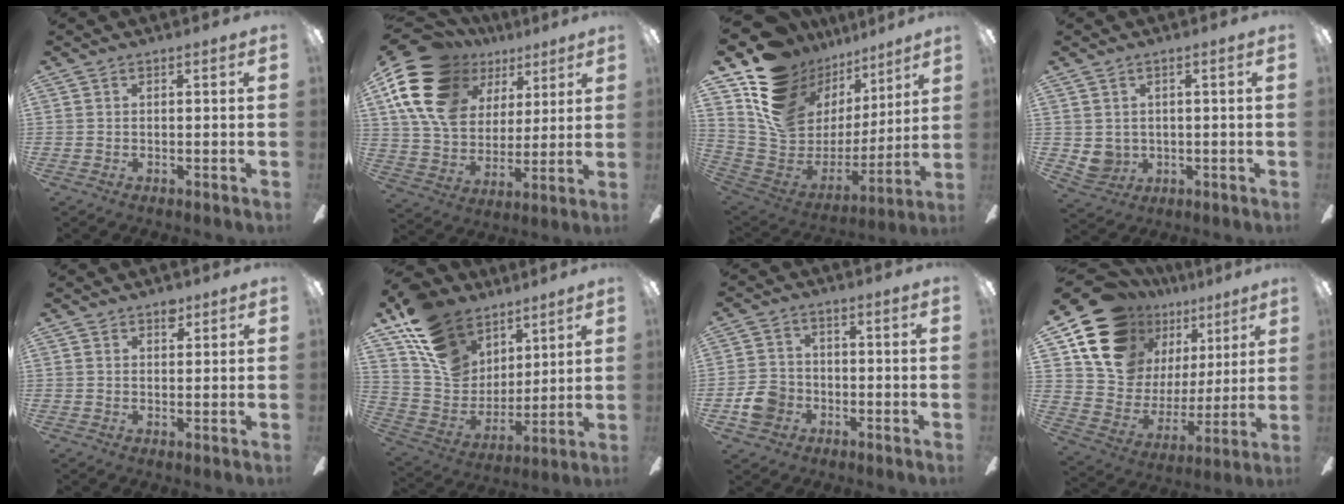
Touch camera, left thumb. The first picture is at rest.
{"total": 21.7, "force": [10.4, 15.1, 11.6], "torque": [-0.251, -0.040, 0.191]}
{"total": 15.6, "force": [9.8, 11.1, 5.2], "torque": [-0.106, -0.081, 0.195]}
{"total": 4.1, "force": [0.9, 3.8, 1.2], "torque": [-0.030, -0.002, 0.018]}
{"total": 3.1, "force": [2.2, 1.8, 1.2], "torque": [-0.002, -0.008, 0.036]}
{"total": 17.7, "force": [11.0, 12.1, 6.7], "torque": [-0.134, -0.058, 0.213]}
{"total": 6.1, "force": [-2.1, 5.2, 2.5], "torque": [-0.052, 0.013, -0.040]}
{"total": 17.9, "force": [12.5, 11.3, 6.2], "torque": [-0.125, -0.086, 0.243]}